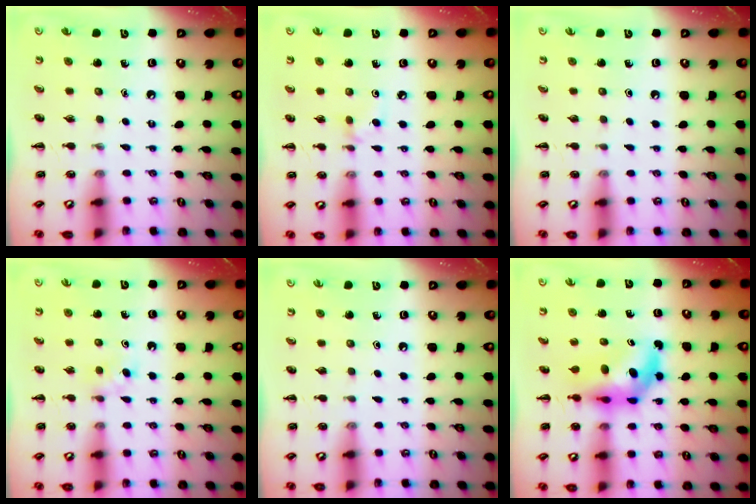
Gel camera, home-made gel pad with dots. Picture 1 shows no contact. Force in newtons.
{"total": 4.3, "press": 3.9, "slide": 1.7}
{"total": 0.0}
{"total": 2.7, "press": 2.5, "slide": 1.0}
{"total": 0.0}
{"total": 7.9, "press": 7.8, "slide": 1.6}